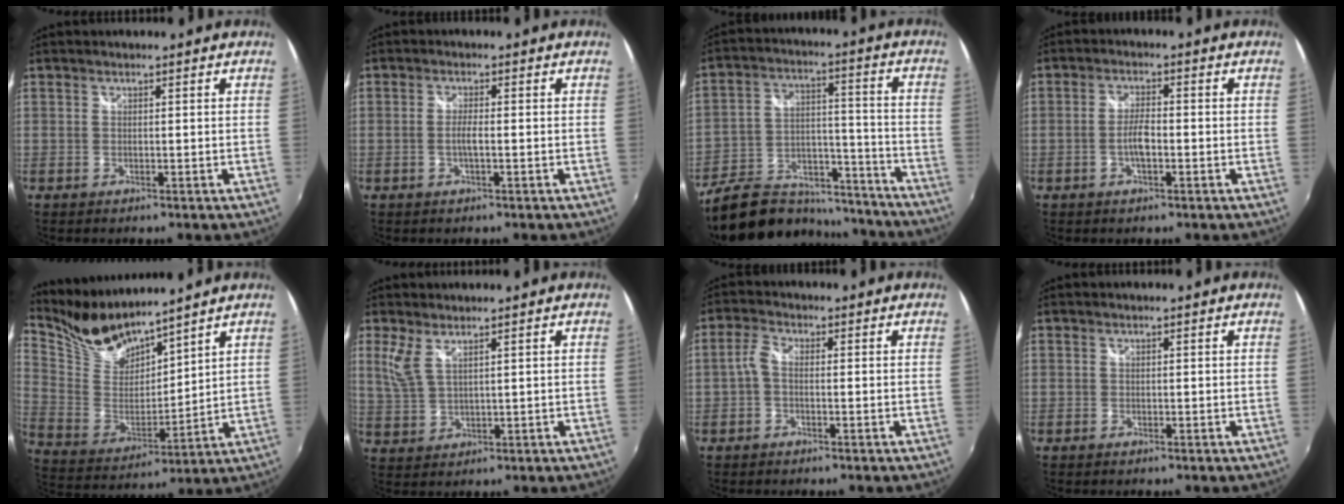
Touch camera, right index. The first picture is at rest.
{"total": 1.9, "force": [-0.5, 0.1, 1.8], "torque": [-0.036, -0.002, -0.010]}
{"total": 23.6, "force": [-19.2, 10.0, 9.4], "torque": [-0.188, 0.026, -0.268]}
{"total": 3.6, "force": [-1.2, 1.1, 3.2], "torque": [-0.067, 0.002, -0.022]}
{"total": 11.5, "force": [10.7, 2.3, 3.5], "torque": [-0.086, -0.012, 0.221]}
{"total": 4.1, "force": [2.4, 1.2, 3.1], "torque": [-0.070, -0.005, 0.054]}
{"total": 2.5, "force": [-0.7, 1.2, 2.1], "torque": [-0.049, 0.007, -0.018]}
{"total": 0.0}